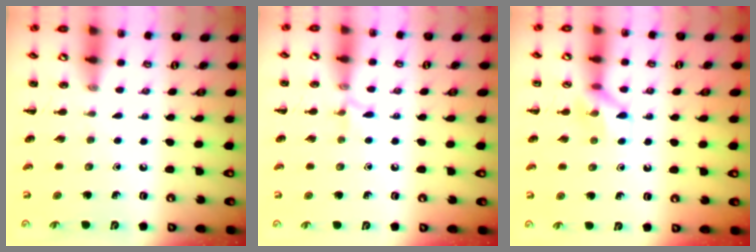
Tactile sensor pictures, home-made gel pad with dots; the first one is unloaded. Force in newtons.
{"total": 5.8, "press": 5.6, "slide": 1.7}
{"total": 8.4, "press": 8.3, "slide": 0.5}